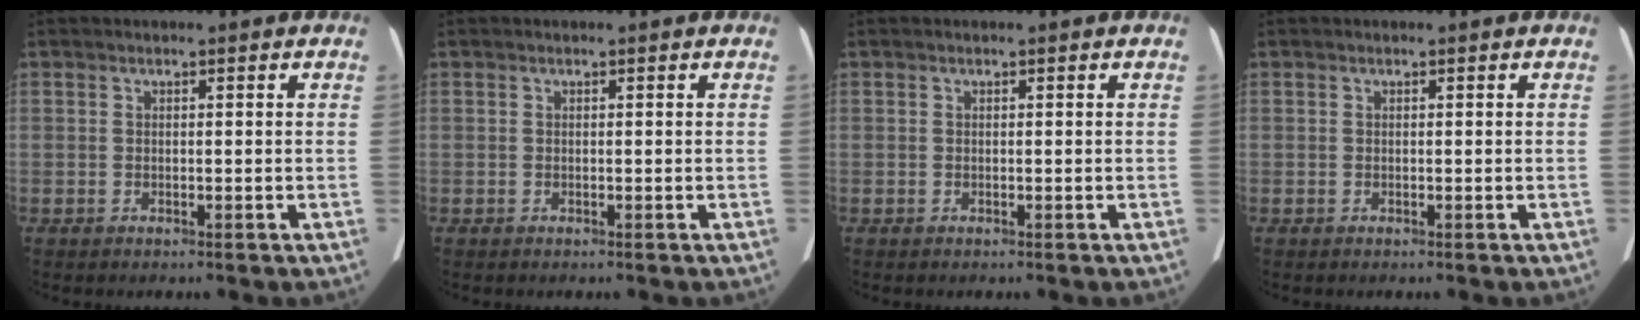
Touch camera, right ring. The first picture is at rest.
{"total": 0.0}
{"total": 0.0}
{"total": 0.0}